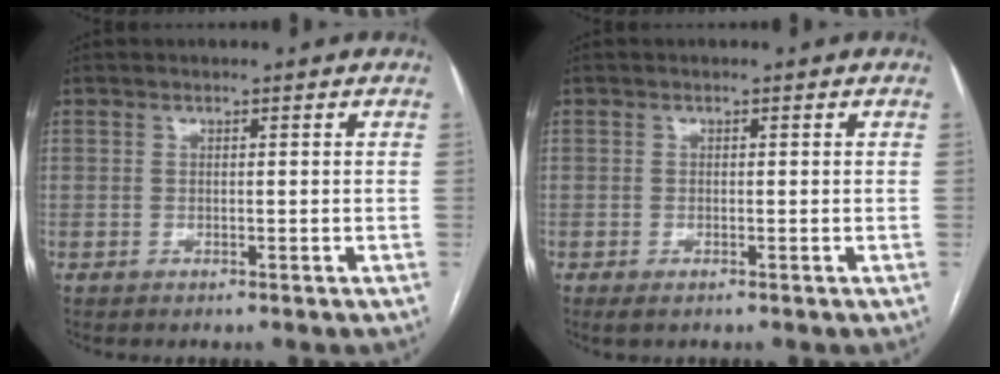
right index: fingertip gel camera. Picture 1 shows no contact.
{"total": 1.2, "force": [-0.7, 0.3, 0.9], "torque": [-0.013, -0.002, -0.010]}